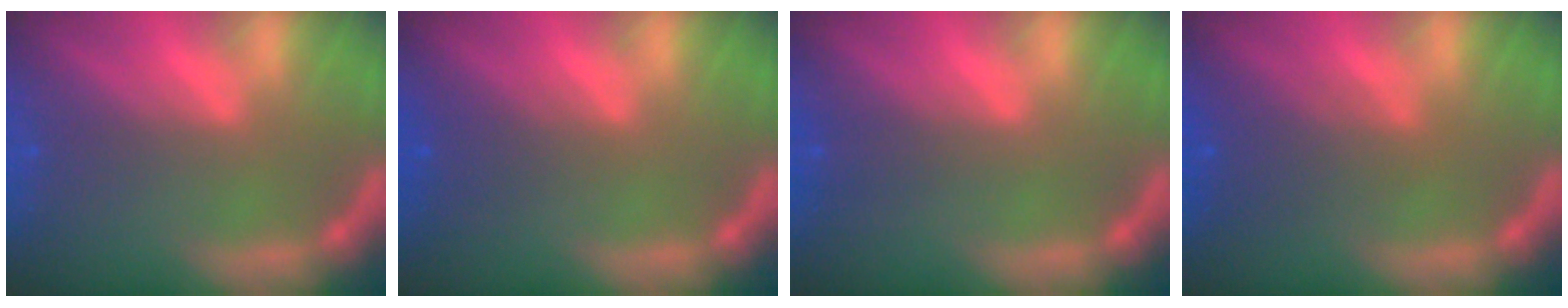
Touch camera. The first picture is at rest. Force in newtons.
{"total": 2.0}
{"total": 1.0}
{"total": 3.6}